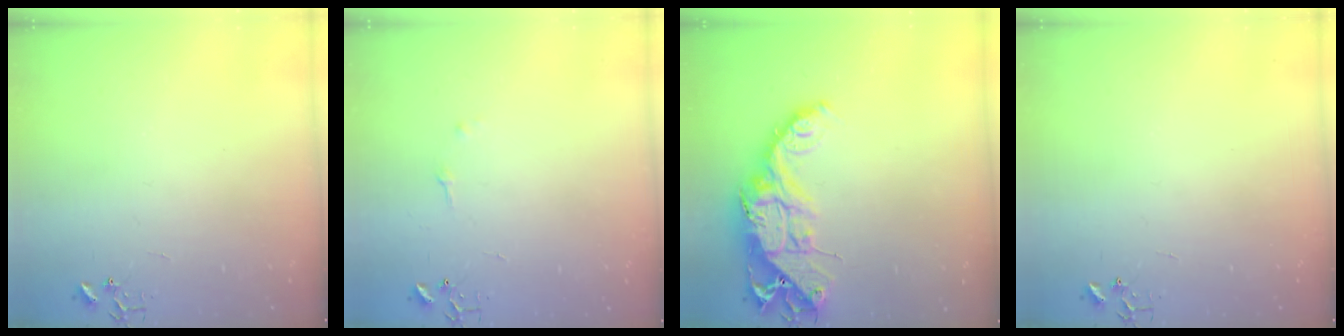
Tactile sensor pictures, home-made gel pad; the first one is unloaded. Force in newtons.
{"total": 4.8, "press": 4.8, "slide": 0.7}
{"total": 18.5, "press": 18.5, "slide": 1.3}
{"total": 0.0}